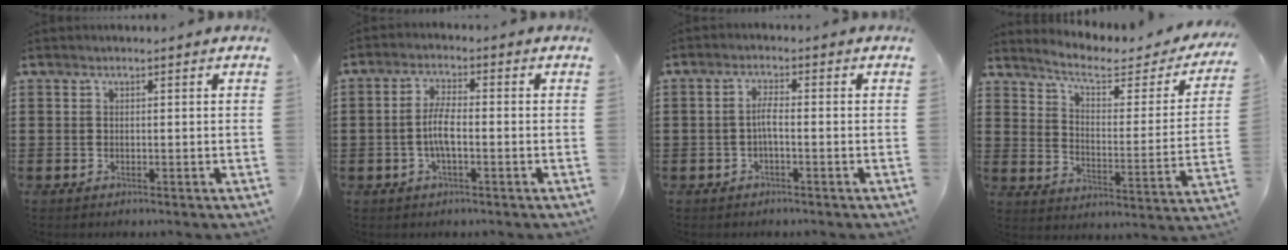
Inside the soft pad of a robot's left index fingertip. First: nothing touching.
{"total": 4.8, "force": [-1.0, 1.5, 4.4], "torque": [-0.099, 0.001, -0.025]}
{"total": 2.7, "force": [-0.8, 0.9, 2.4], "torque": [-0.053, 0.002, -0.018]}
{"total": 5.6, "force": [4.3, 1.3, 3.4], "torque": [-0.080, -0.026, 0.065]}